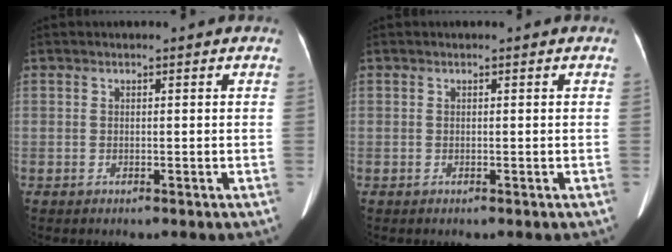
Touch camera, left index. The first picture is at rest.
{"total": 0.0}